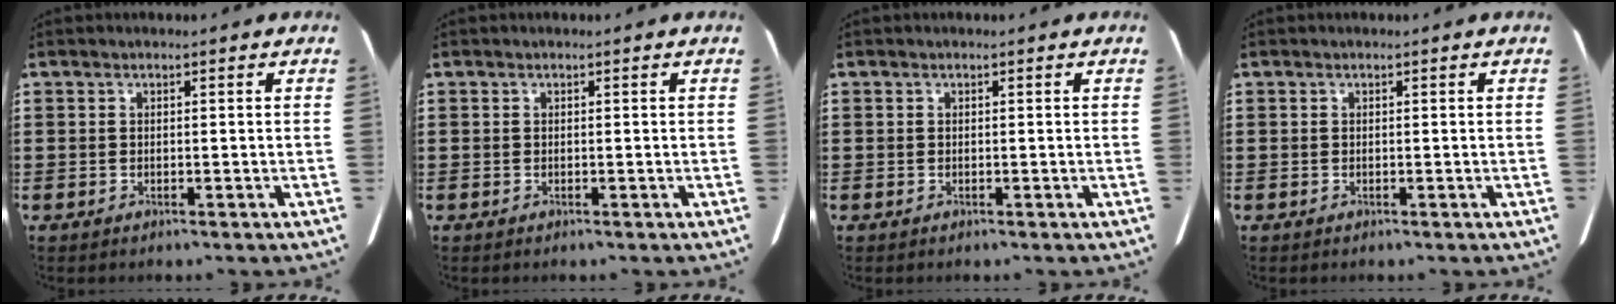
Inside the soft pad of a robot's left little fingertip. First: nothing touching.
{"total": 0.0}
{"total": 0.0}
{"total": 0.0}